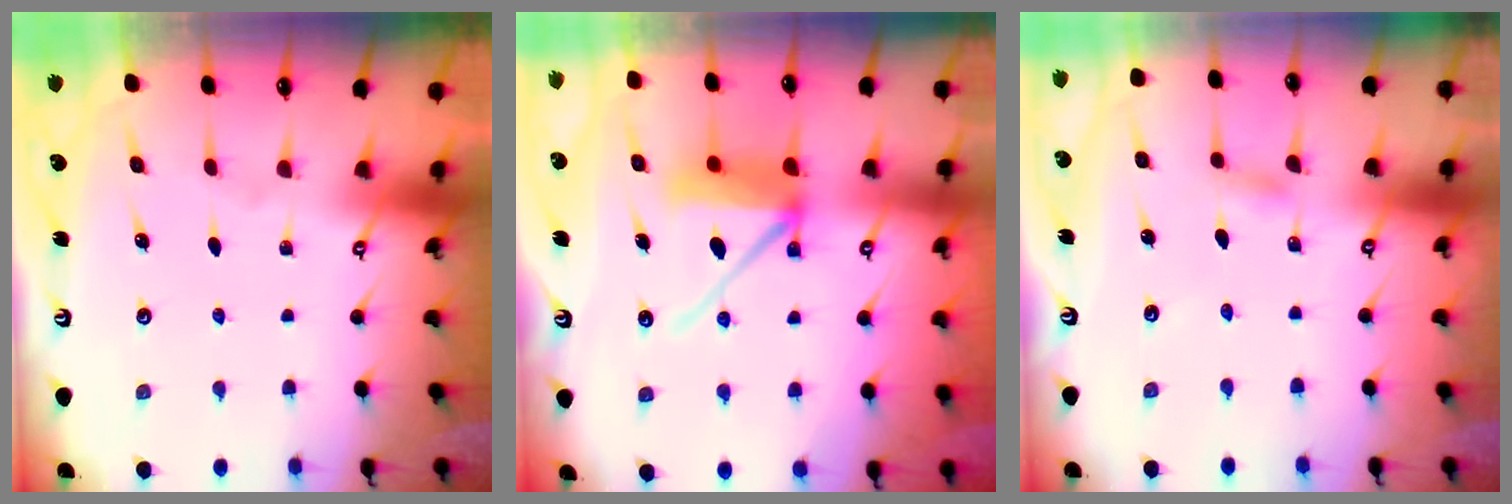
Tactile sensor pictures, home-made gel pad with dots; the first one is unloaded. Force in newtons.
{"total": 11.4, "press": 11.3, "slide": 1.5}
{"total": 2.1, "press": 2.1, "slide": 0.2}